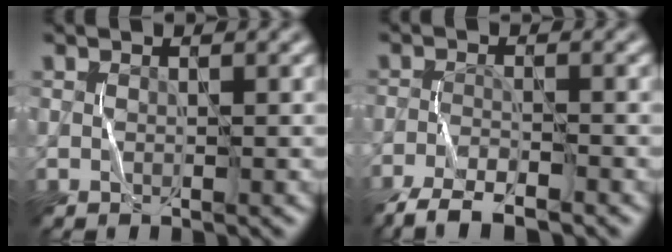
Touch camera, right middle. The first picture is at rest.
{"total": 4.7, "force": [-4.1, 0.8, 2.2], "torque": [-0.039, -0.011, -0.080]}